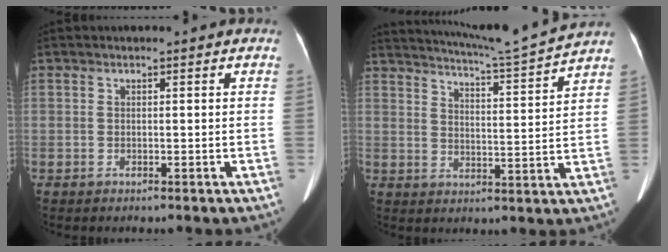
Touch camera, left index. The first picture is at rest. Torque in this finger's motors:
{"motor_torque": [0.37, -0.95, -0.02, 0.01]}